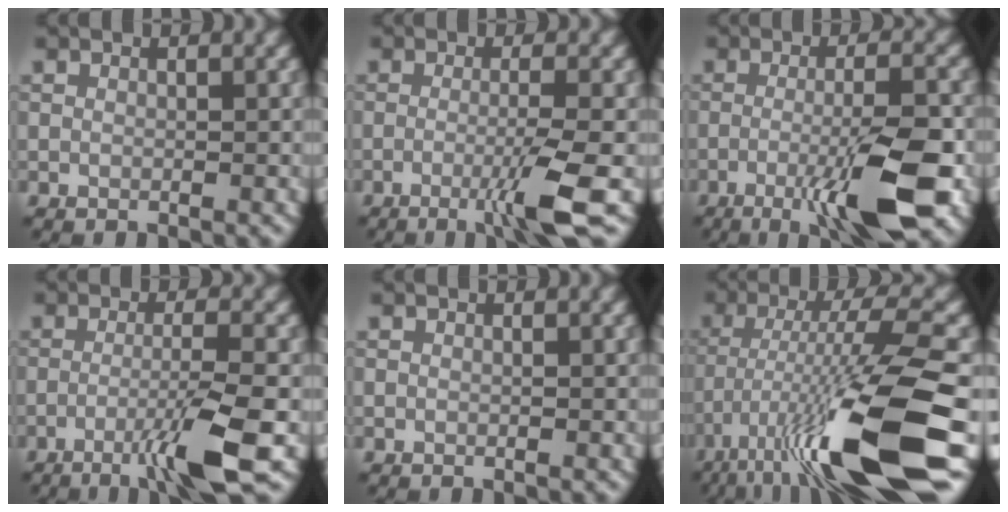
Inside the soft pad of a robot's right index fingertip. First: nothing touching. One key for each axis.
{"total": 4.5, "fx": -1.6, "fy": 0.3, "fz": 4.2, "tx": -0.068, "ty": -0.001, "tz": -0.039}
{"total": 7.9, "fx": -2.9, "fy": 1.1, "fz": 7.2, "tx": -0.116, "ty": 0.005, "tz": -0.054}
{"total": 5.5, "fx": -2.4, "fy": 0.3, "fz": 4.9, "tx": -0.080, "ty": 0.006, "tz": -0.054}
{"total": 0.0}
{"total": 14.4, "fx": -6.3, "fy": 2.4, "fz": 12.7, "tx": -0.224, "ty": -0.006, "tz": -0.098}